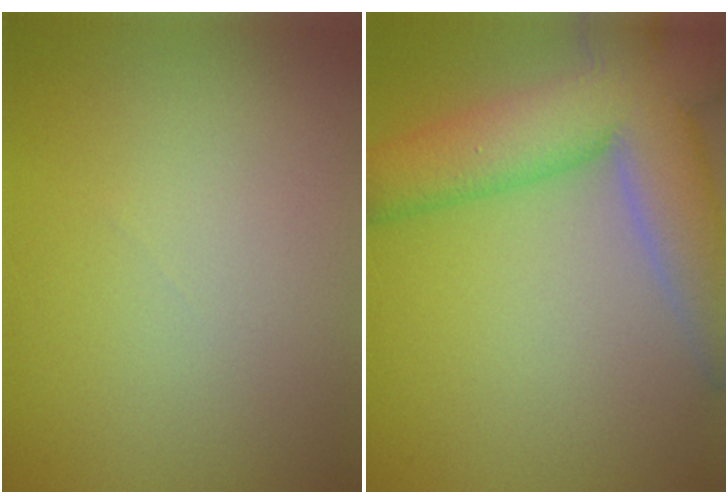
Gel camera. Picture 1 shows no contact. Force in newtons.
{"total": 10.9, "press": 10.9, "slide": 0.8}